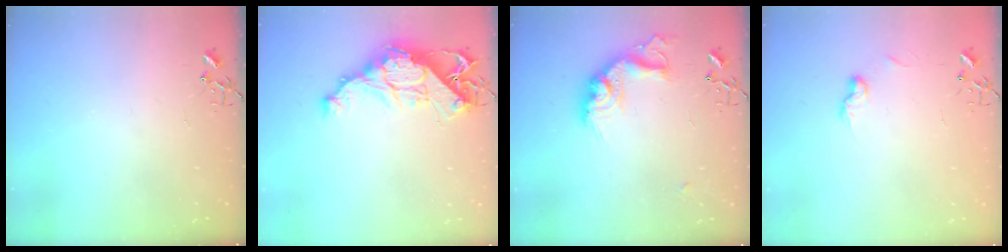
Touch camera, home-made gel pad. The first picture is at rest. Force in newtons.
{"total": 13.4, "press": 13.4, "slide": 1.1}
{"total": 16.9, "press": 16.9, "slide": 1.2}
{"total": 6.7, "press": 6.7, "slide": 0.4}